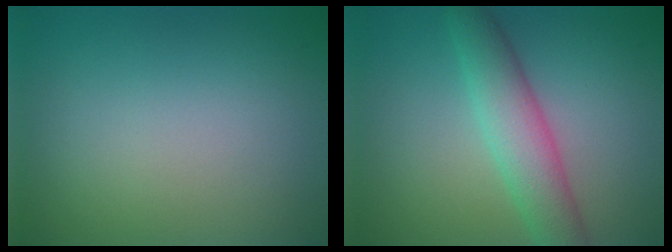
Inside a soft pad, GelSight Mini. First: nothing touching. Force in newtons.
{"total": 4.8, "press": 4.8, "slide": 0.3}